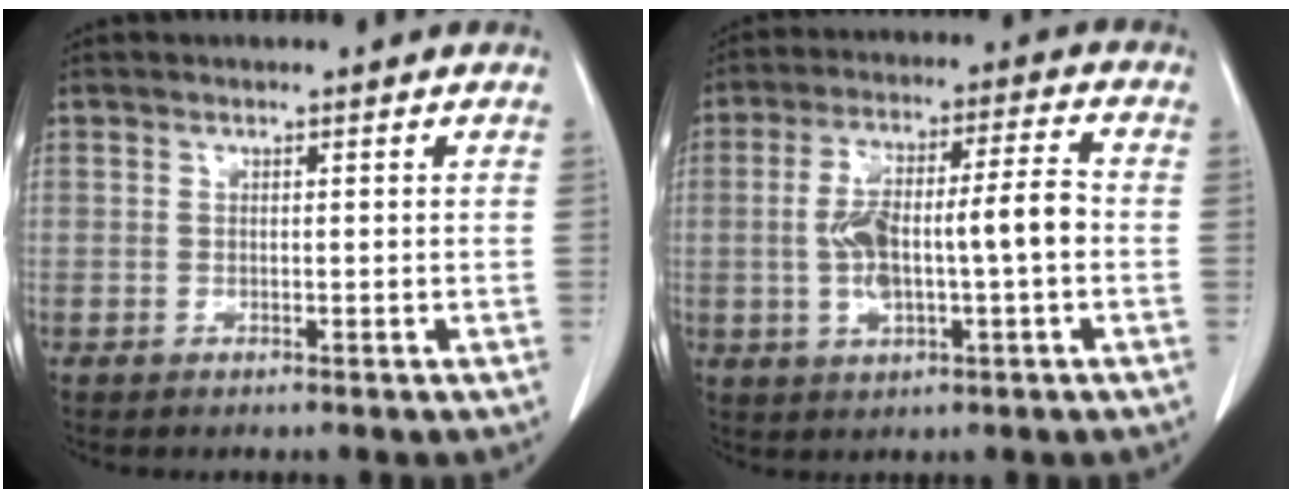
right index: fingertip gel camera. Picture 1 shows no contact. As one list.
[{"total": 11.6, "force": [-1.2, 2.4, 11.2], "torque": [-0.210, 0.023, -0.016]}]